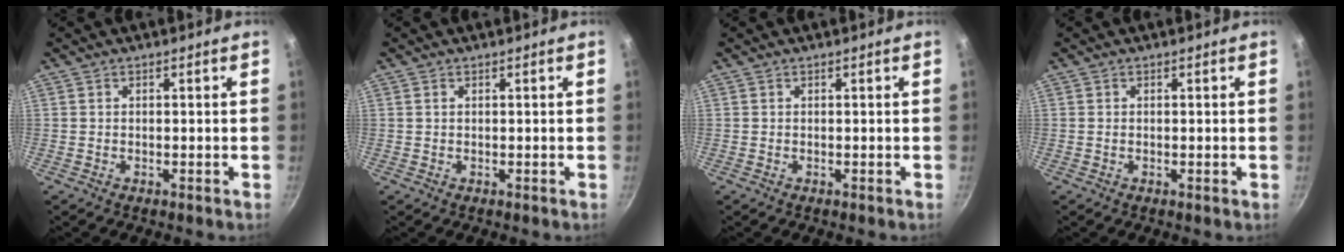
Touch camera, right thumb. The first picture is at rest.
{"total": 0.5, "force": [0.2, 0.3, 0.4], "torque": [-0.008, 0.003, 0.004]}
{"total": 0.0}
{"total": 0.0}